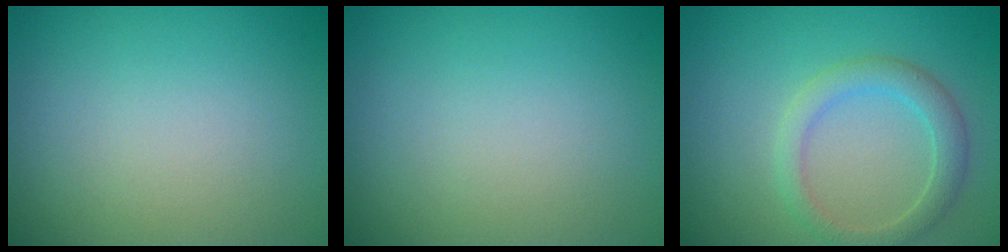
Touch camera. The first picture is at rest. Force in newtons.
{"total": 0.0}
{"total": 2.7, "press": 2.7, "slide": 0.0}